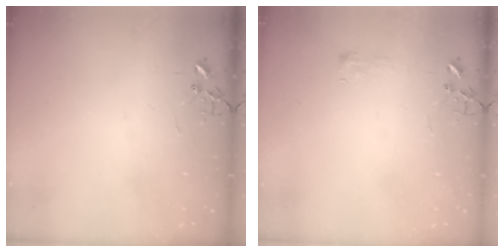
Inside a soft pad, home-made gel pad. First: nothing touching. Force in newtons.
{"total": 6.0, "press": 6.0, "slide": 0.6}